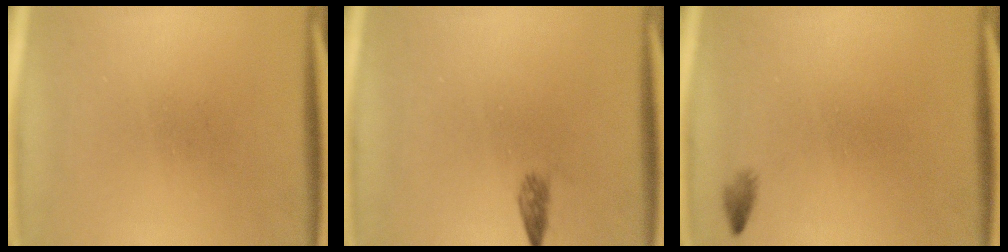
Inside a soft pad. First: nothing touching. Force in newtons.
{"total": 1.3}
{"total": 0.8}